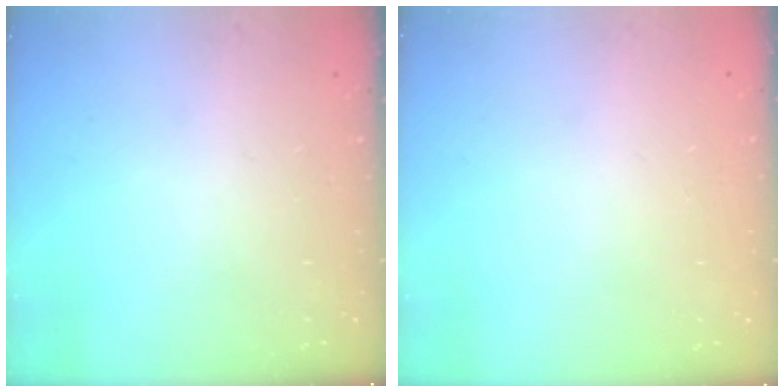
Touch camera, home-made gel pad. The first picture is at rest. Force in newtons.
{"total": 0.0}